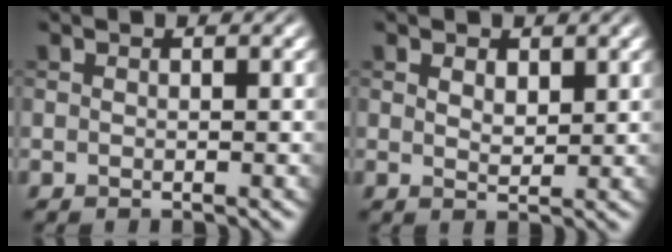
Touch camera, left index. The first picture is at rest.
{"total": 1.6, "force": [1.0, 0.8, 0.9], "torque": [-0.015, -0.004, 0.020]}